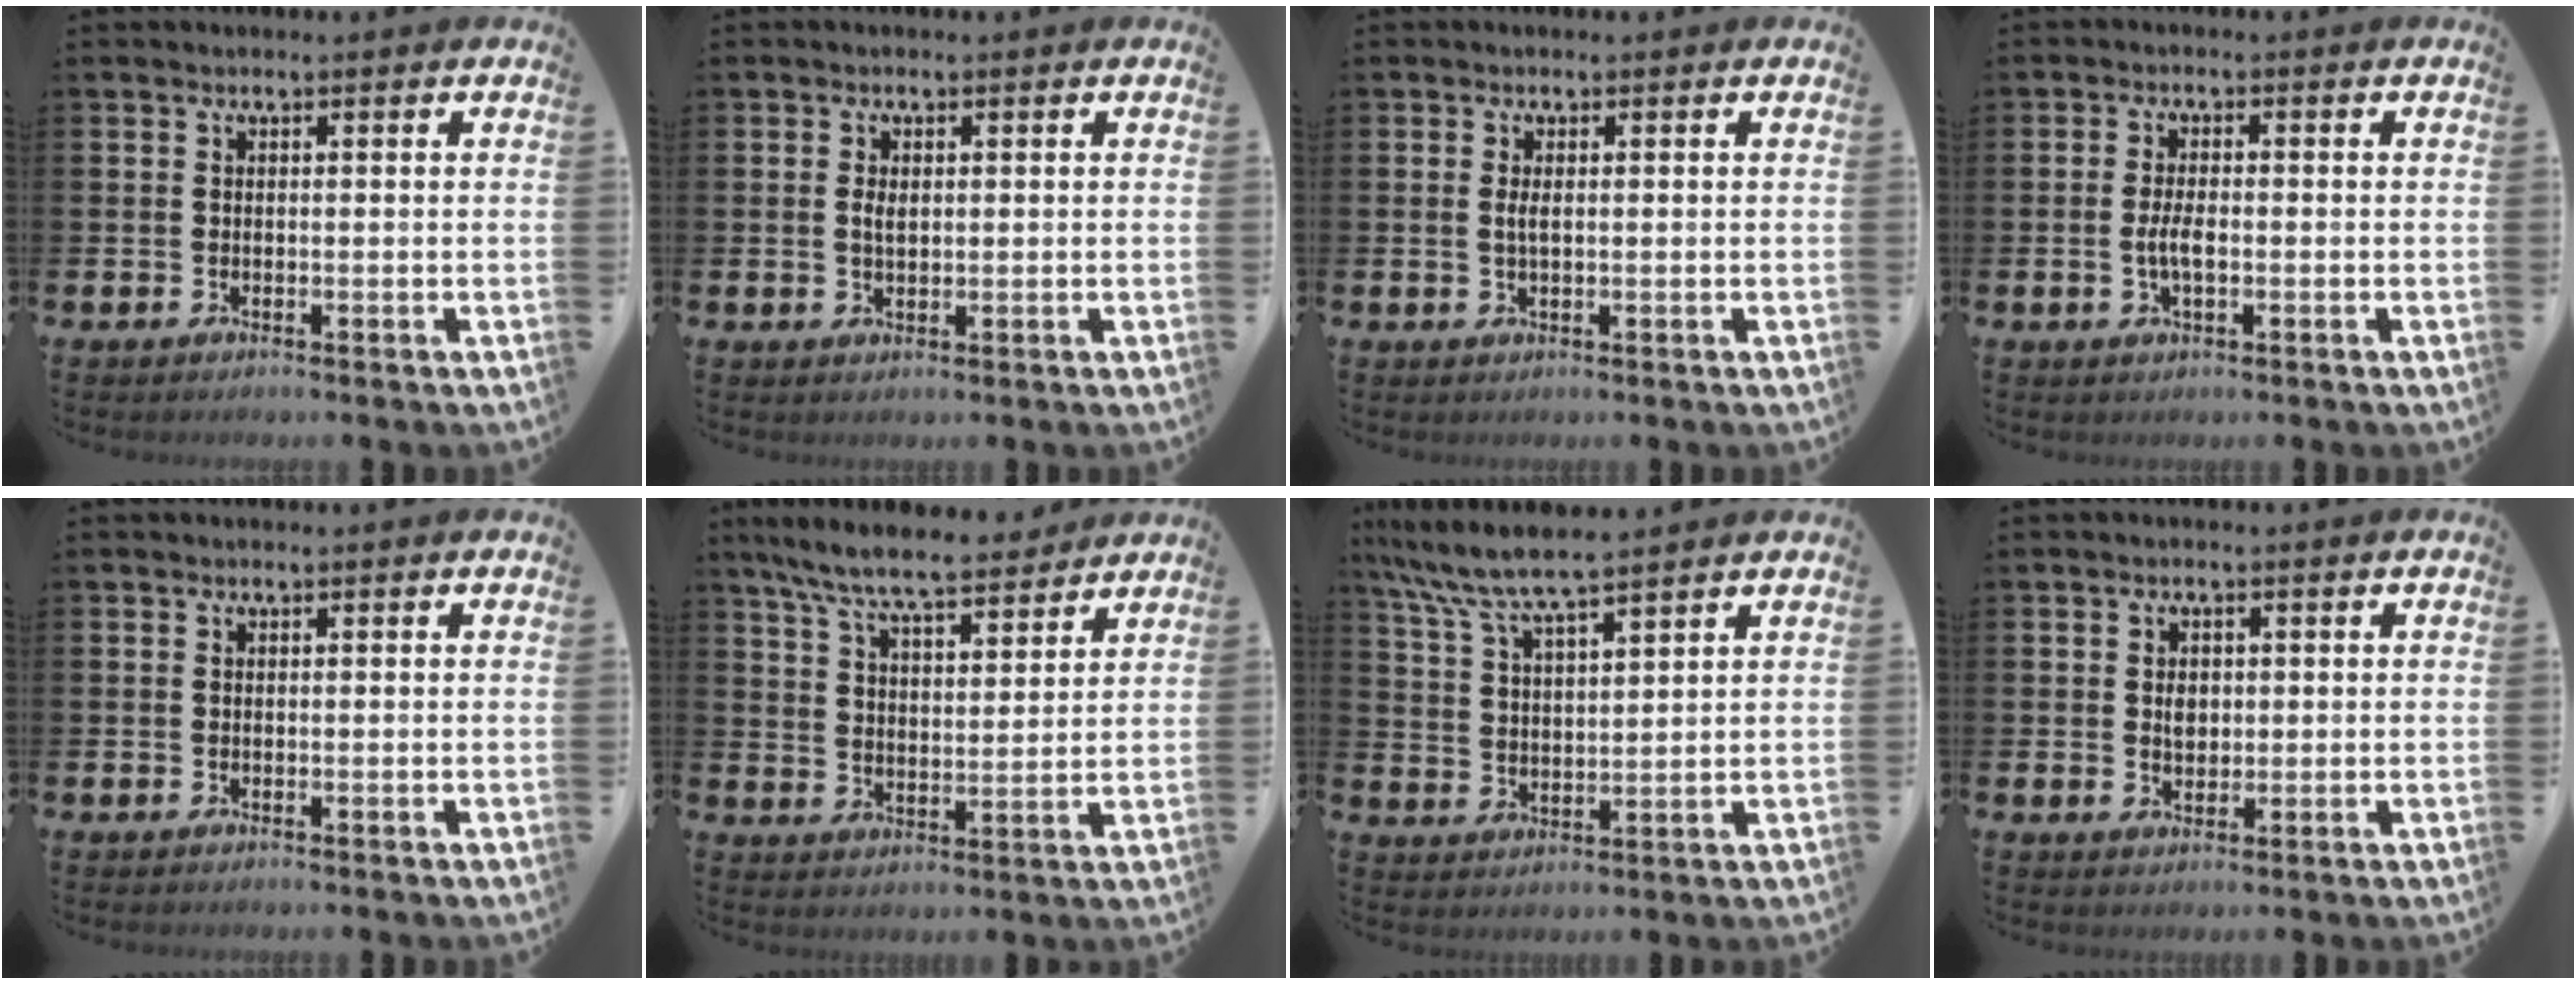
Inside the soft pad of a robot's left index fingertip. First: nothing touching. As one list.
[{"total": 1.7, "force": [0.4, 1.0, 1.4], "torque": [-0.017, 0.002, 0.003]}, {"total": 1.5, "force": [0.3, 0.5, 1.4], "torque": [-0.025, 0.001, 0.002]}, {"total": 3.1, "force": [-0.5, 1.2, 2.8], "torque": [-0.047, -0.001, -0.010]}, {"total": 0.0}, {"total": 8.1, "force": [7.5, 0.9, 2.9], "torque": [-0.085, -0.038, 0.135]}, {"total": 7.3, "force": [6.7, 0.3, 2.8], "torque": [-0.081, -0.030, 0.119]}, {"total": 2.1, "force": [0.4, 1.6, 1.3], "torque": [-0.007, 0.000, 0.002]}]